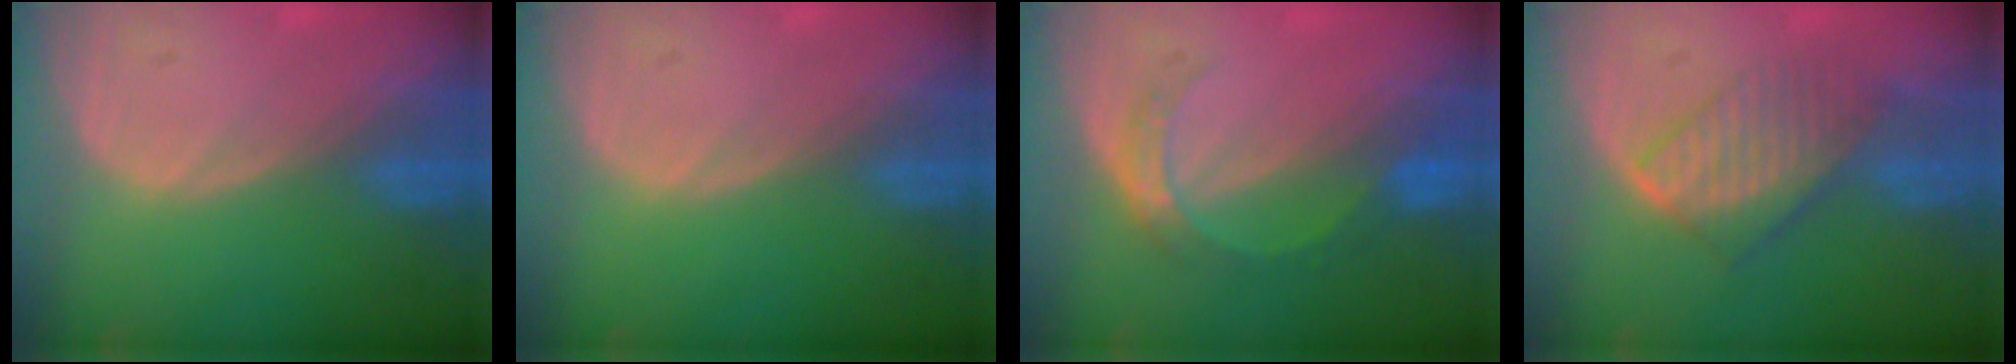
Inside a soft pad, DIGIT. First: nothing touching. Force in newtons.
{"total": 0.0}
{"total": 5.1, "press": 4.7, "slide": 2.1}
{"total": 6.7, "press": 6.3, "slide": 2.3}